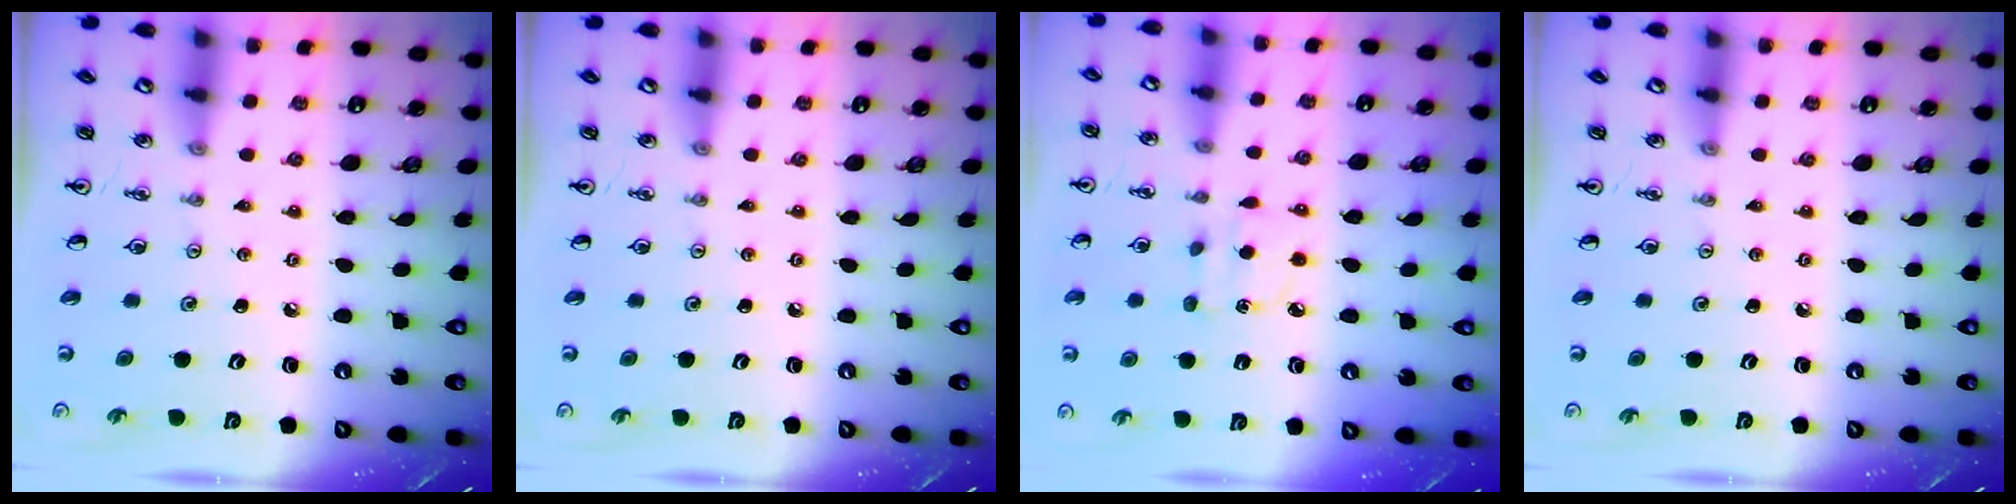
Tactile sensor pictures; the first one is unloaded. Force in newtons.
{"total": 0.0}
{"total": 6.4, "press": 6.4, "slide": 0.4}
{"total": 0.0}